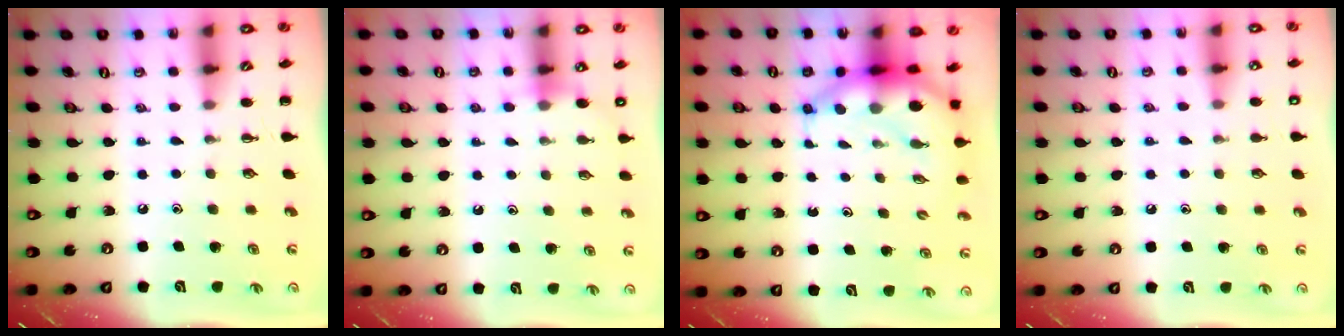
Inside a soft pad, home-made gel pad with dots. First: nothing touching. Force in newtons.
{"total": 5.2, "press": 5.0, "slide": 1.3}
{"total": 6.8, "press": 6.6, "slide": 1.6}
{"total": 5.9, "press": 5.6, "slide": 1.8}